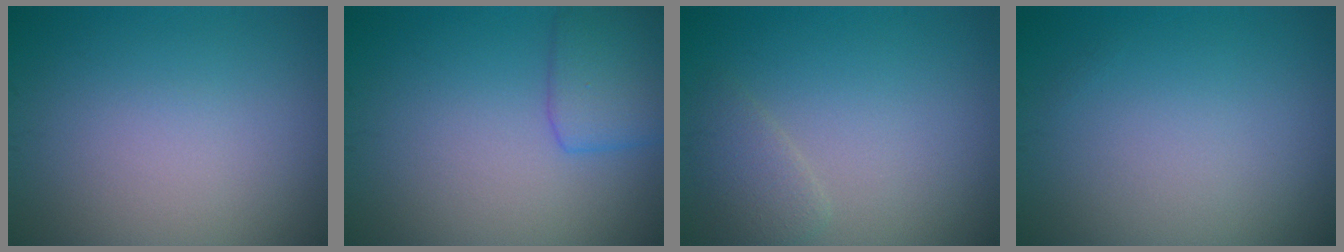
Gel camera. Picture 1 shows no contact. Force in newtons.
{"total": 3.4, "press": 3.4, "slide": 0.2}
{"total": 1.6, "press": 1.6, "slide": 0.2}
{"total": 0.0}